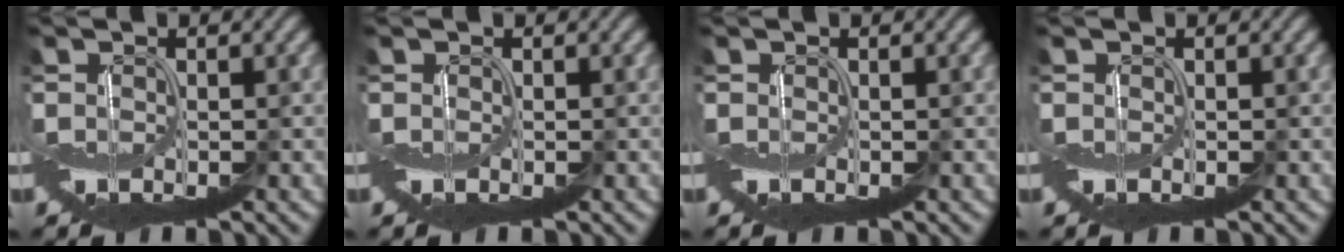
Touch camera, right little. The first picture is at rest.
{"total": 0.0}
{"total": 0.0}
{"total": 0.0}